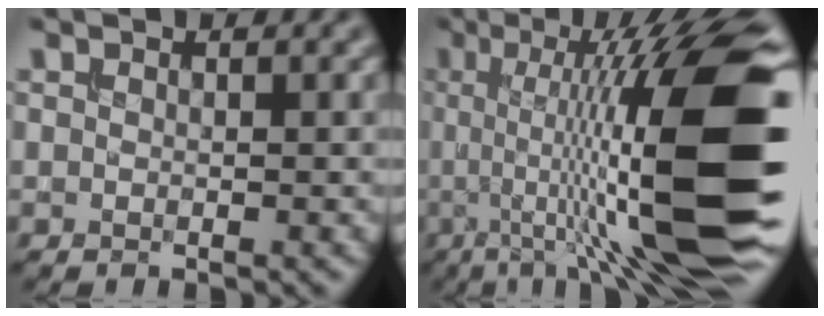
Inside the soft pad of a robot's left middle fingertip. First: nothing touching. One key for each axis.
{"total": 16.3, "fx": -0.6, "fy": 3.5, "fz": 15.9, "tx": -0.223, "ty": 0.021, "tz": -0.015}